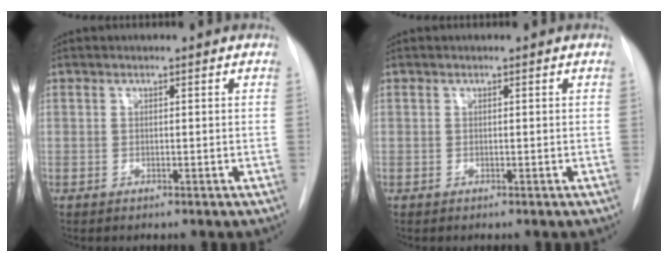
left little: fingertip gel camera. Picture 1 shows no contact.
{"total": 0.0}